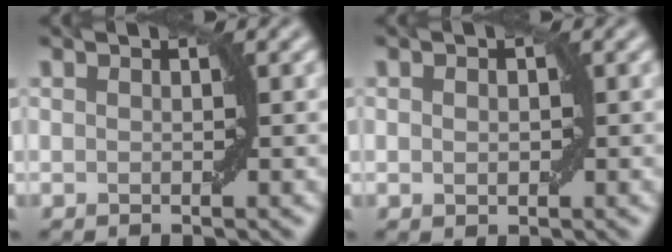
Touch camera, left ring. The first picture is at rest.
{"total": 0.9, "force": [0.0, 0.7, 0.6], "torque": [-0.008, 0.001, 0.002]}